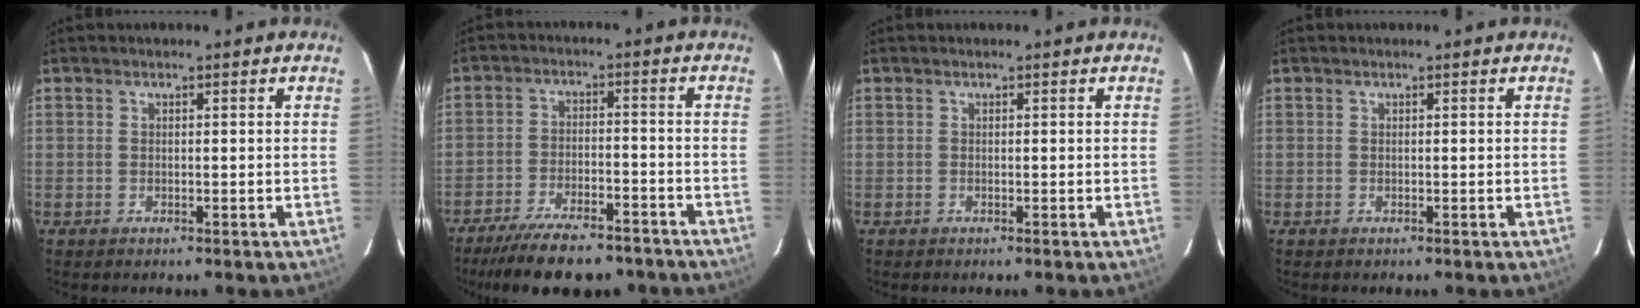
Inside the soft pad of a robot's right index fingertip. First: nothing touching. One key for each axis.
{"total": 15.9, "fx": -13.1, "fy": 4.9, "fz": 7.4, "tx": -0.154, "ty": -0.010, "tz": -0.192}
{"total": 0.0}
{"total": 0.0}